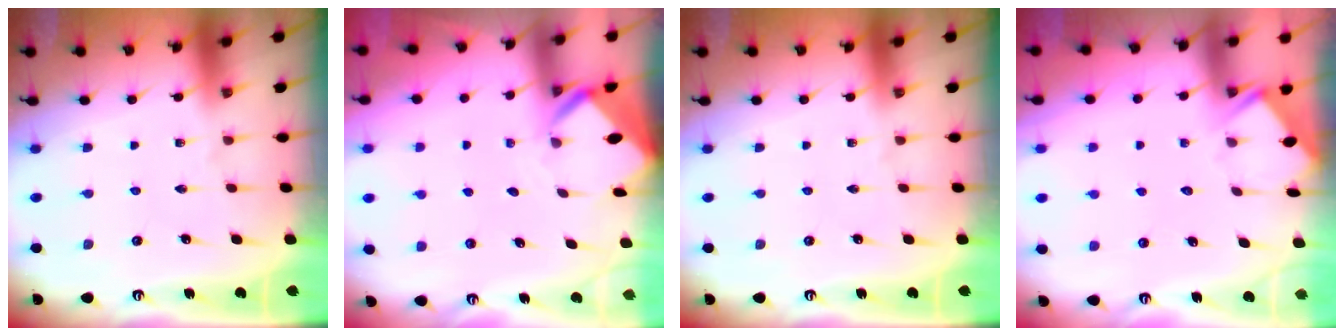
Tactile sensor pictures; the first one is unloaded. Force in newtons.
{"total": 3.2, "press": 3.2, "slide": 0.2}
{"total": 0.0}
{"total": 3.9, "press": 3.8, "slide": 0.4}